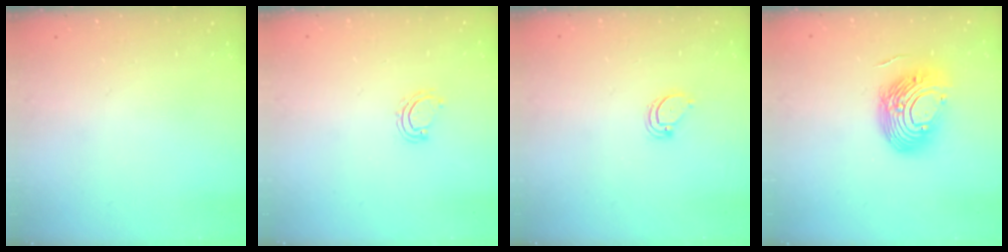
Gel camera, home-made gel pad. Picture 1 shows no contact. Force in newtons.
{"total": 3.2, "press": 3.1, "slide": 0.2}
{"total": 3.0, "press": 3.0, "slide": 0.2}
{"total": 12.7, "press": 12.3, "slide": 2.9}